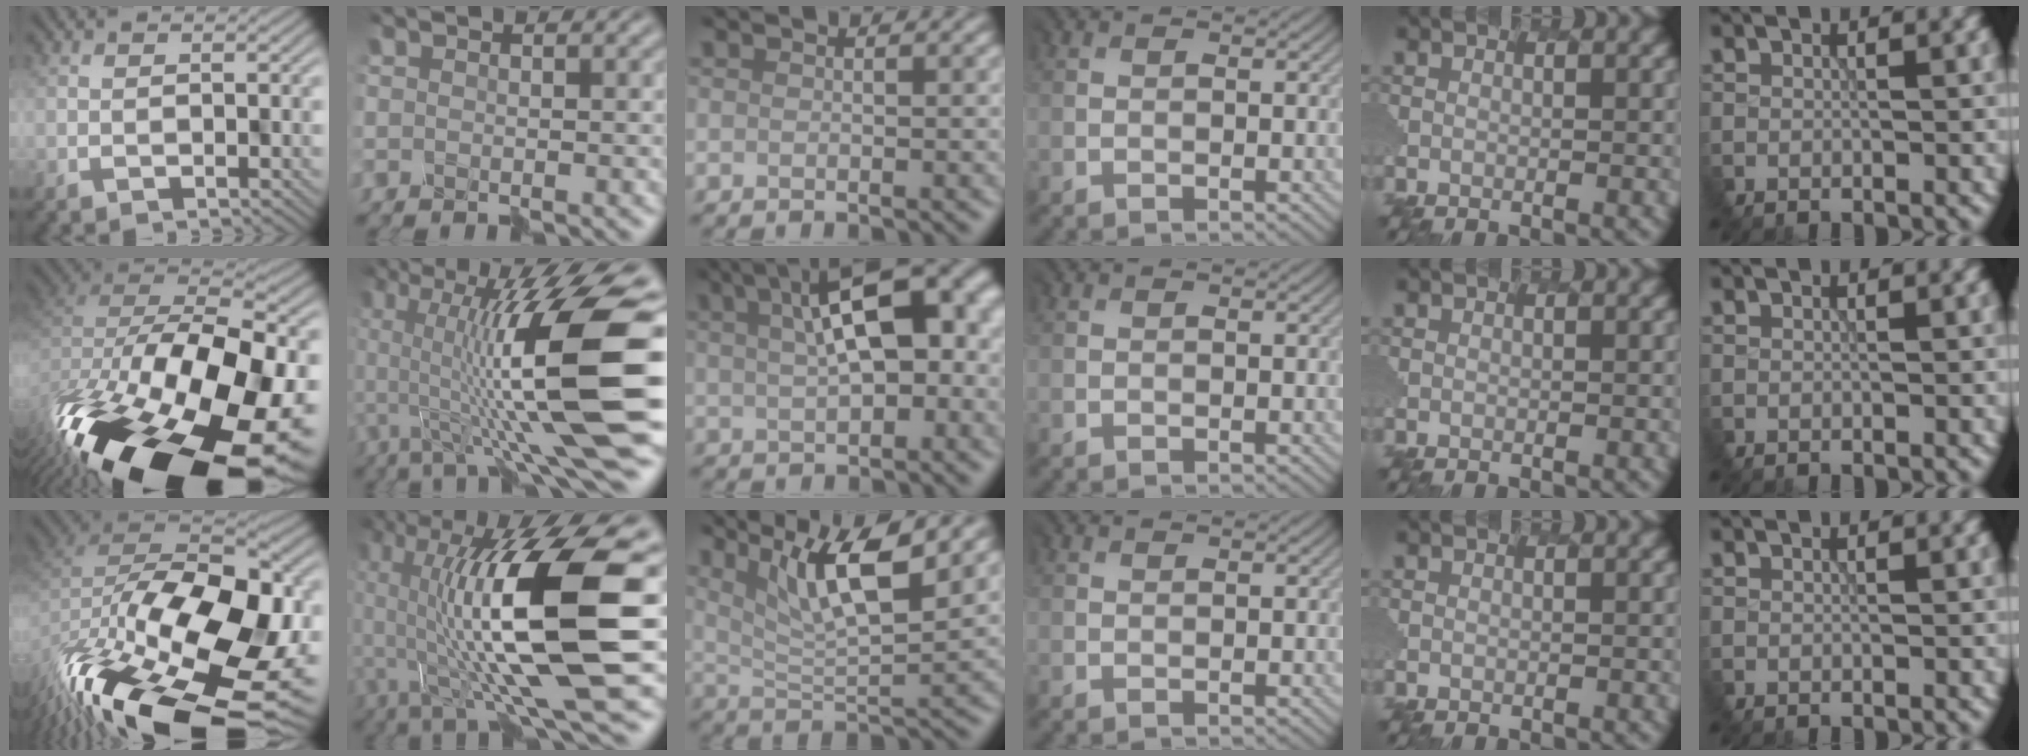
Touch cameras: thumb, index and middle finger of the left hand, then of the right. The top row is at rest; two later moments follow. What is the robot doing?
{"motion": "disassemble", "object": "hinged jar"}